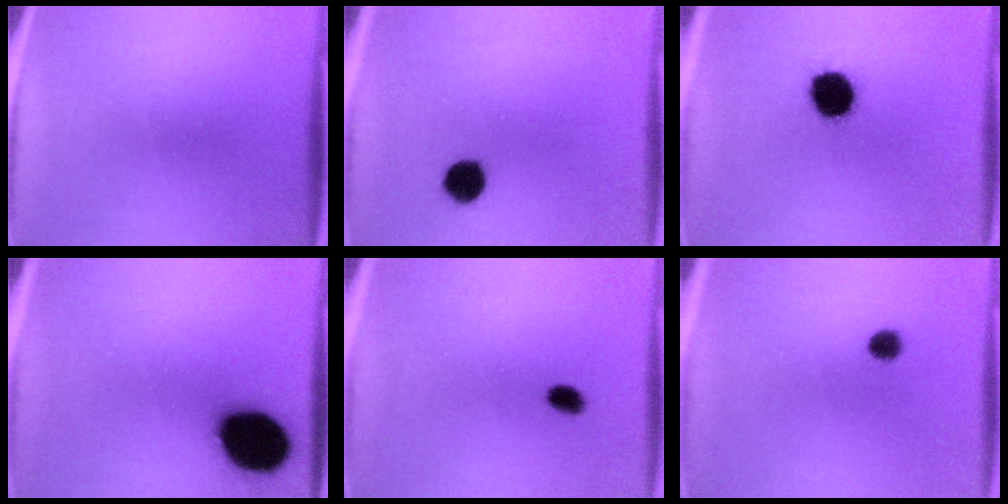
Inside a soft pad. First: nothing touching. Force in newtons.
{"total": 6.1}
{"total": 11.4}
{"total": 19.1}
{"total": 2.4}
{"total": 2.6}